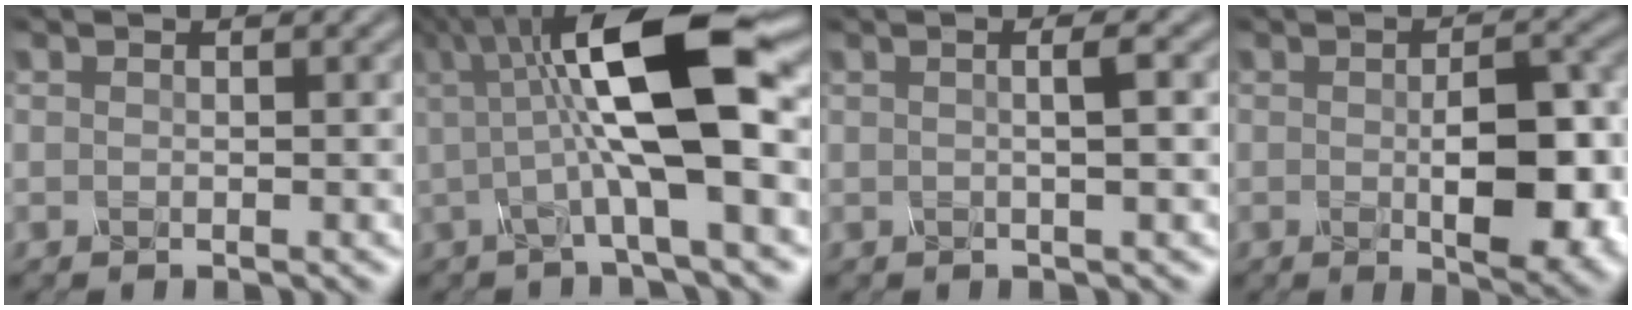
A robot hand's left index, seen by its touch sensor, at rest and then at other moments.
{"total": 10.7, "force": [1.7, 2.5, 10.3], "torque": [-0.172, 0.010, 0.030]}
{"total": 3.0, "force": [0.5, 1.1, 2.7], "torque": [-0.011, 0.010, -0.012]}
{"total": 7.2, "force": [-0.7, 3.0, 6.5], "torque": [-0.099, -0.009, -0.003]}